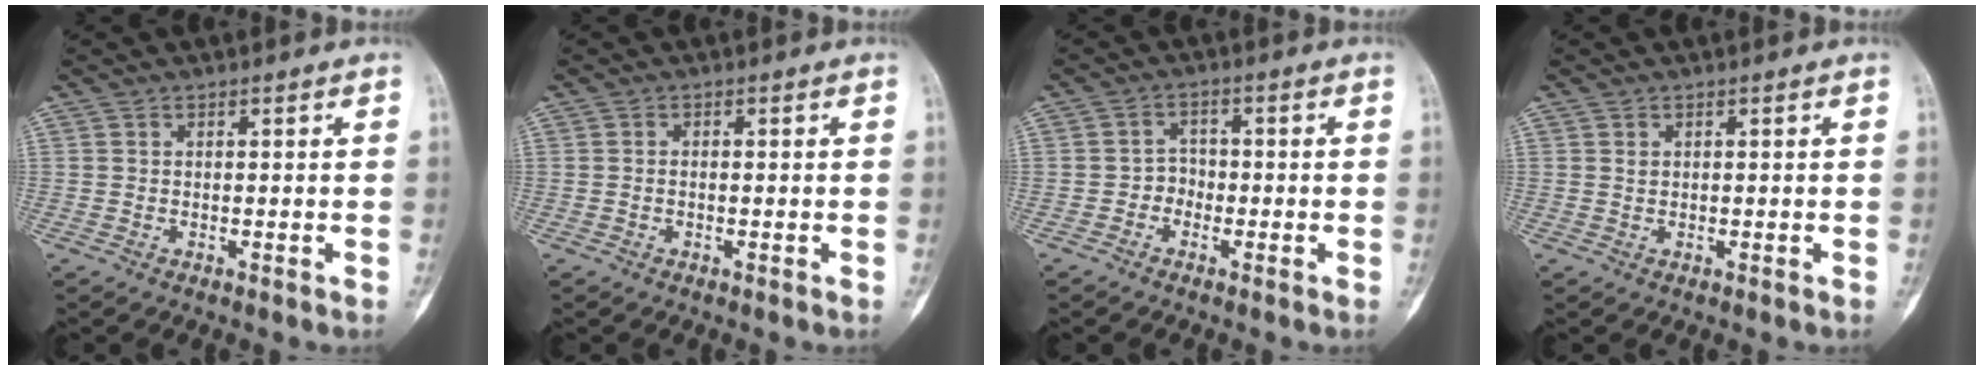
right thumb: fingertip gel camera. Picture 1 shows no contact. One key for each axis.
{"total": 0.6, "fx": -0.2, "fy": 0.4, "fz": 0.5, "tx": -0.011, "ty": 0.001, "tz": -0.005}
{"total": 2.7, "fx": -1.2, "fy": 2.3, "fz": 0.8, "tx": 0.013, "ty": 0.014, "tz": -0.032}
{"total": 0.7, "fx": 0.3, "fy": 0.5, "fz": 0.4, "tx": -0.003, "ty": 0.001, "tz": 0.007}